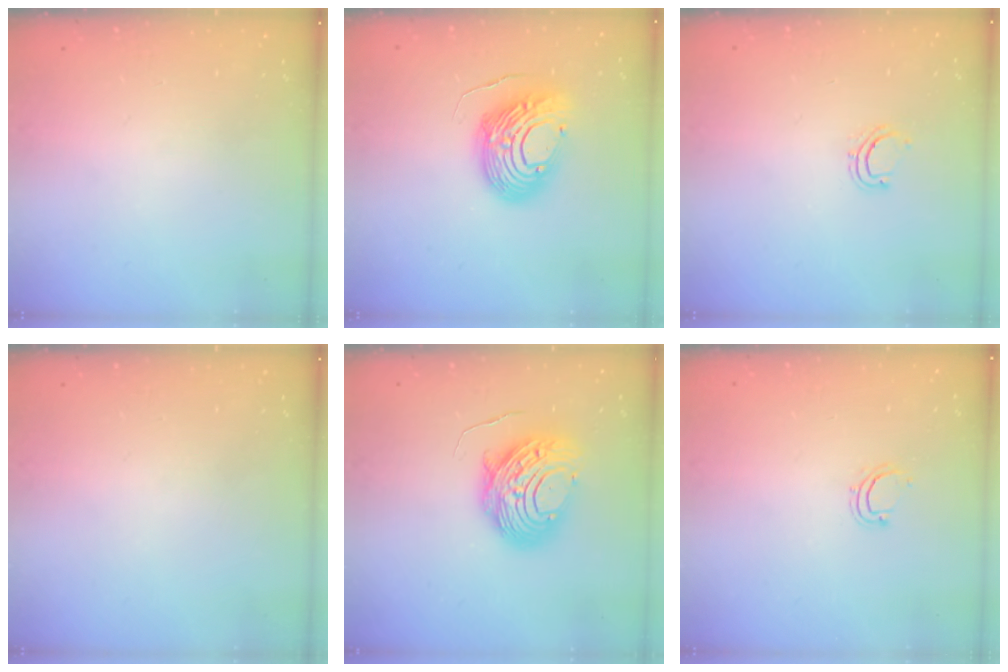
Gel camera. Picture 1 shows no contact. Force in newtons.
{"total": 14.0, "press": 14.0, "slide": 1.1}
{"total": 4.2, "press": 4.0, "slide": 1.2}
{"total": 0.0}
{"total": 12.8, "press": 12.7, "slide": 1.1}
{"total": 4.7, "press": 4.6, "slide": 0.9}